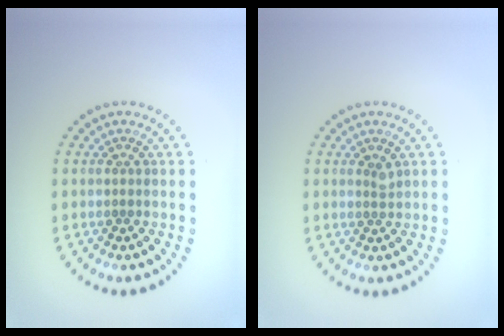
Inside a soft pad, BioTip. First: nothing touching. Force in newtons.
{"total": 0.8, "press": 0.5, "slide": 0.5}